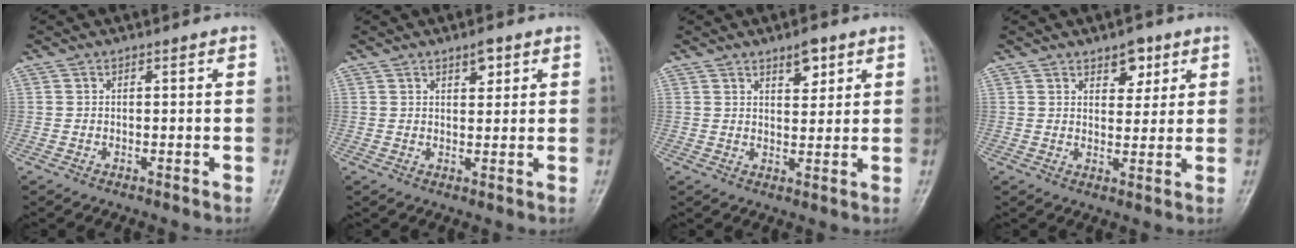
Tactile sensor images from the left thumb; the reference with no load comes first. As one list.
[{"total": 3.1, "force": [1.8, 1.4, 2.1], "torque": [-0.020, -0.009, 0.027]}, {"total": 4.5, "force": [2.7, 2.0, 3.0], "torque": [-0.028, -0.016, 0.041]}, {"total": 5.2, "force": [3.0, 3.0, 3.0], "torque": [-0.014, -0.016, 0.042]}]